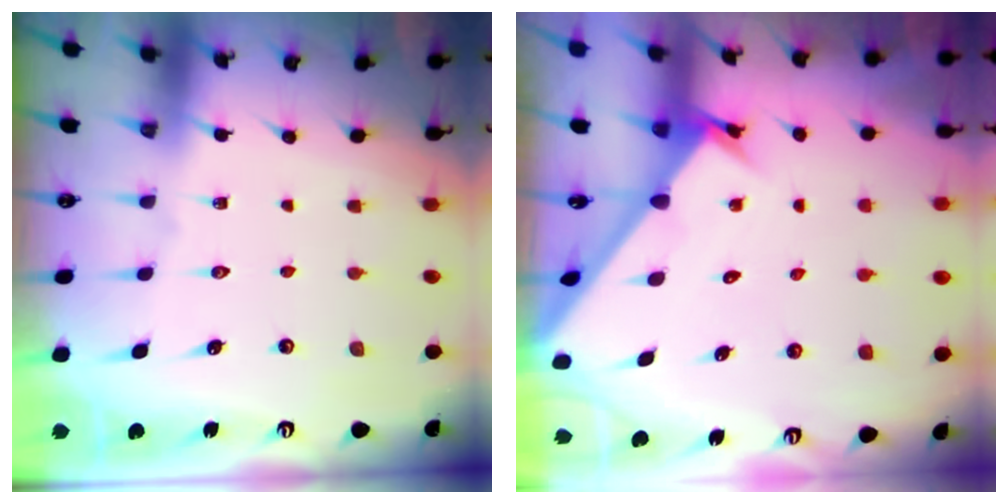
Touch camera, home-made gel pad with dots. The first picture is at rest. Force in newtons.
{"total": 1.7, "press": 1.7, "slide": 0.1}